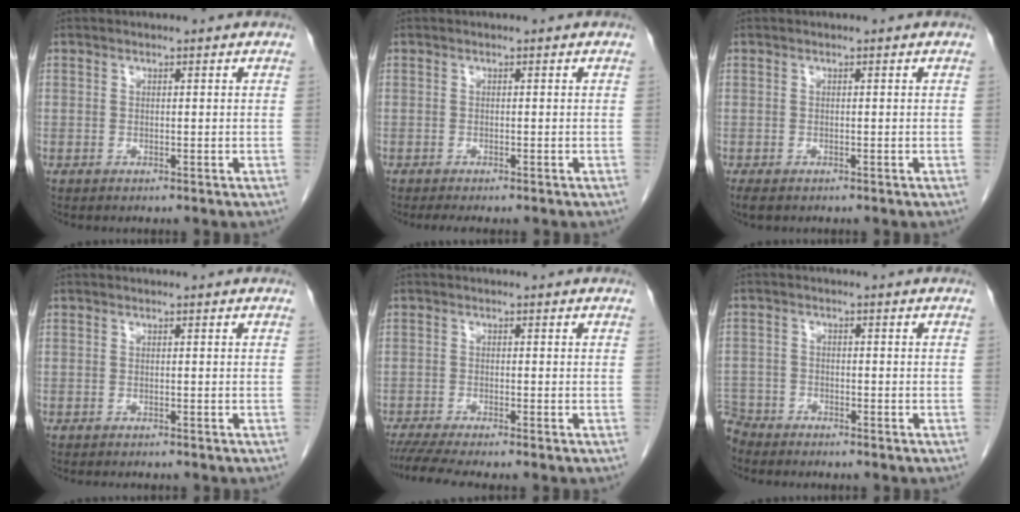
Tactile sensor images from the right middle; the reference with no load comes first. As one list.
[{"total": 3.1, "force": [-2.6, 0.6, 1.7], "torque": [-0.022, -0.009, -0.032]}, {"total": 2.2, "force": [-1.6, 1.0, 1.1], "torque": [-0.022, -0.006, -0.021]}, {"total": 2.6, "force": [-2.3, 0.5, 1.0], "torque": [-0.019, -0.007, -0.024]}, {"total": 6.2, "force": [-5.3, -0.5, 3.1], "torque": [-0.049, -0.015, -0.089]}, {"total": 5.6, "force": [-5.2, 2.2, 0.0], "torque": [-0.005, -0.009, -0.102]}]